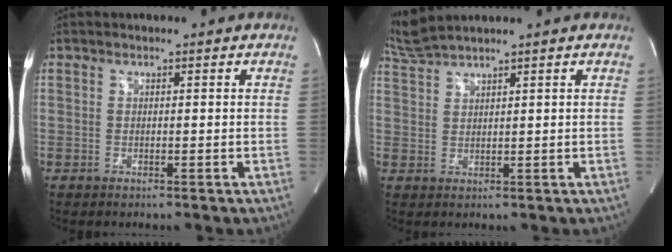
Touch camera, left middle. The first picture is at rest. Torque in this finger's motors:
{"motor_torque": [-0.33, -0.25, -0.14, -0.01]}